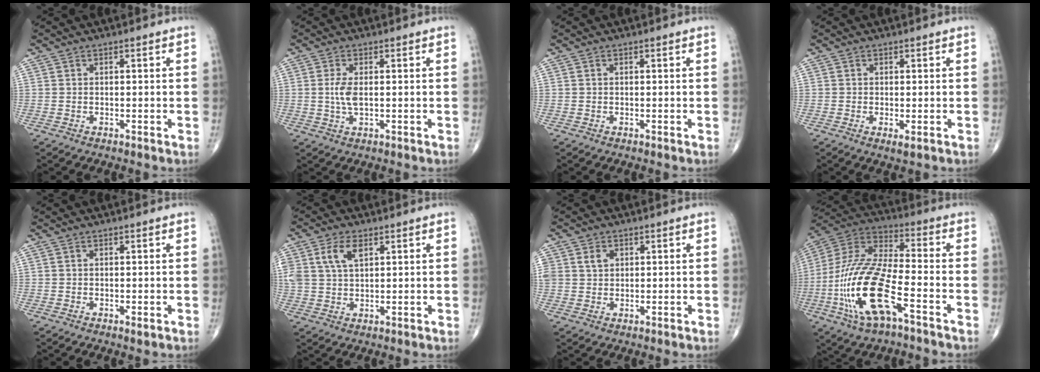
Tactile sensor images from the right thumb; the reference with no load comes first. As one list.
[{"total": 3.5, "force": [0.2, 1.4, 3.2], "torque": [-0.075, -0.003, 0.007]}, {"total": 0.0}, {"total": 1.6, "force": [-0.5, 0.4, 1.4], "torque": [-0.030, -0.008, -0.008]}, {"total": 0.7, "force": [-0.1, 0.3, 0.6], "torque": [-0.010, -0.004, -0.001]}, {"total": 6.2, "force": [2.6, 3.3, 4.5], "torque": [-0.089, -0.002, 0.054]}, {"total": 3.4, "force": [1.2, 2.7, 1.6], "torque": [-0.018, -0.001, 0.026]}, {"total": 20.3, "force": [-7.4, 6.9, 17.6], "torque": [-0.385, 0.031, -0.134]}]